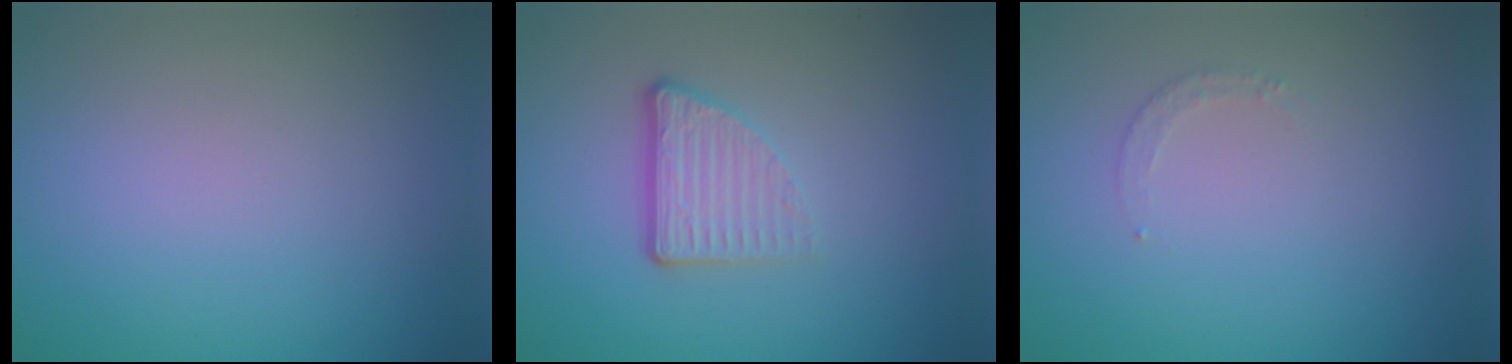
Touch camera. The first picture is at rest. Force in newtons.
{"total": 3.8, "press": 2.5, "slide": 2.9}
{"total": 0.9, "press": 0.9, "slide": 0.2}